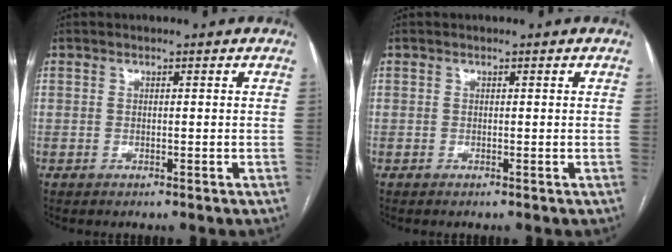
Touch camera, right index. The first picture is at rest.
{"total": 0.0}